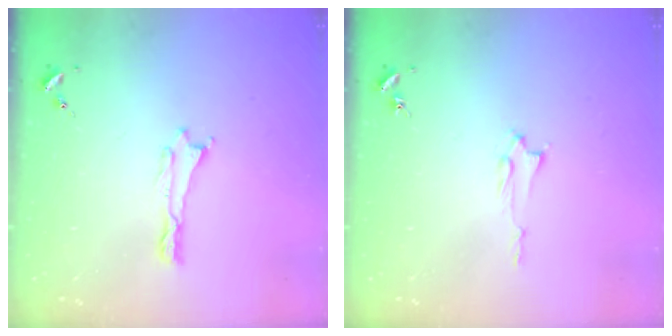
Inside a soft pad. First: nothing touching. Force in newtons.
{"total": 1.3, "press": 1.3, "slide": 0.2}